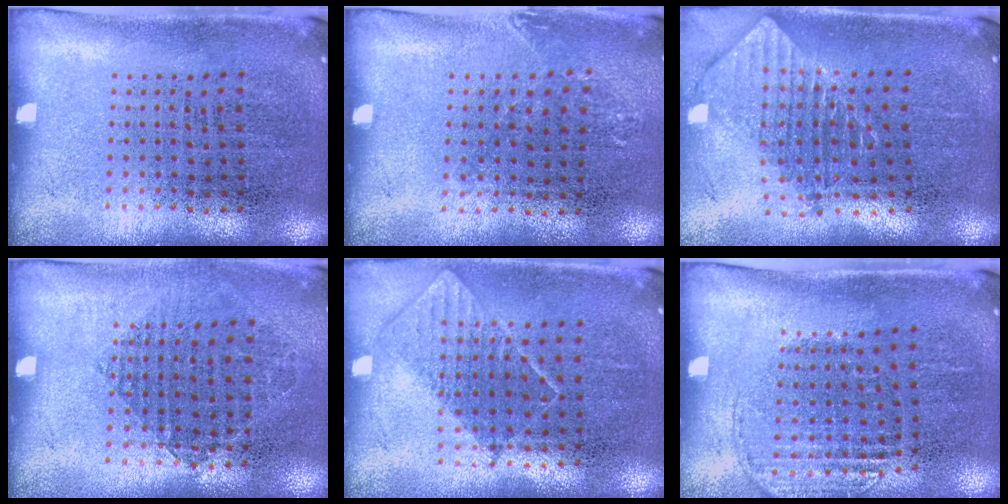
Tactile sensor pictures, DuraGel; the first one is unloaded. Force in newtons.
{"total": 0.8, "press": 0.8, "slide": 0.2}
{"total": 1.9, "press": 1.5, "slide": 1.2}
{"total": 0.8, "press": 0.7, "slide": 0.3}
{"total": 0.8, "press": 0.7, "slide": 0.3}
{"total": 1.3, "press": 1.1, "slide": 0.6}